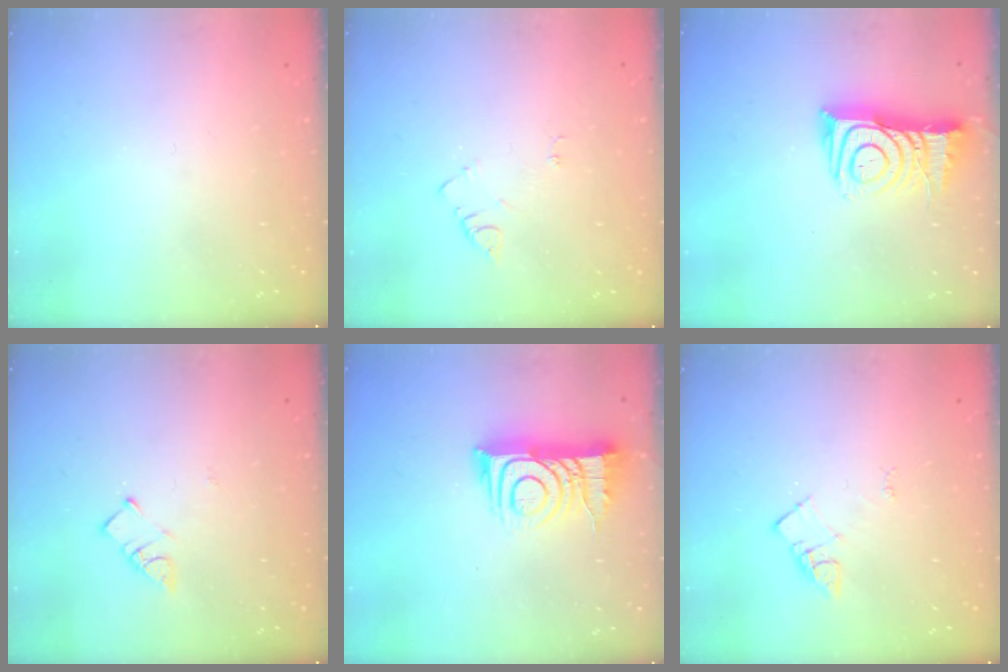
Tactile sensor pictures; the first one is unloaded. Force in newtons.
{"total": 4.2, "press": 4.2, "slide": 0.4}
{"total": 12.6, "press": 12.5, "slide": 1.0}
{"total": 3.7, "press": 3.7, "slide": 0.2}
{"total": 12.7, "press": 12.7, "slide": 0.9}
{"total": 4.5, "press": 4.5, "slide": 0.5}